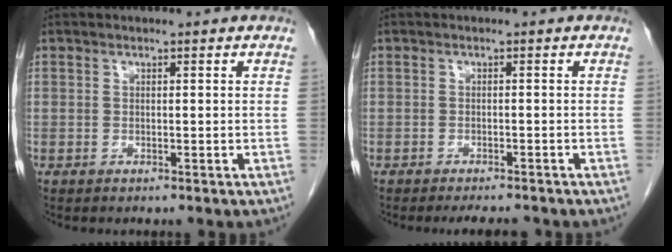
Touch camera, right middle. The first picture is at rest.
{"total": 4.1, "force": [-3.7, 0.7, 1.5], "torque": [-0.019, -0.007, -0.049]}